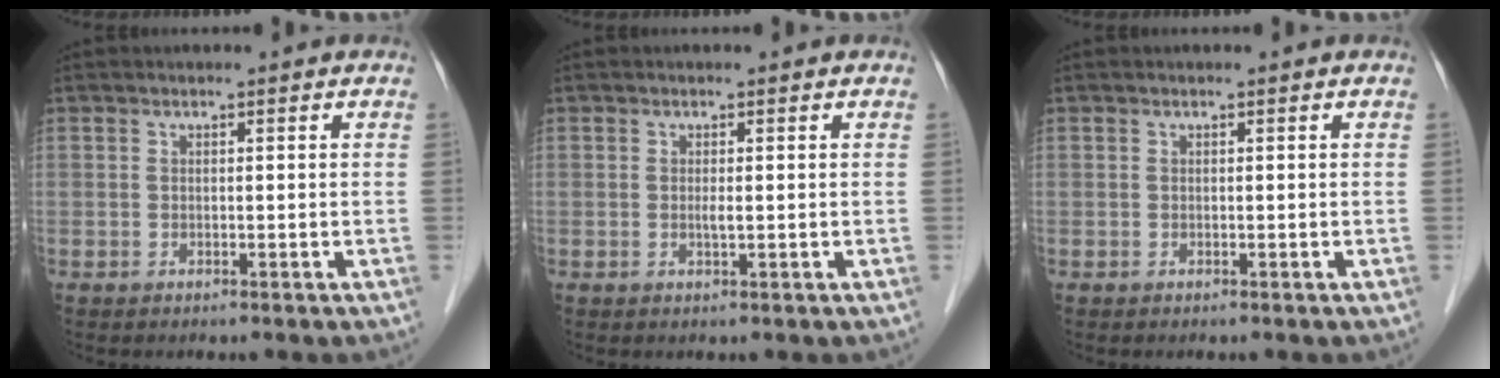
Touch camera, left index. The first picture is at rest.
{"total": 0.9, "force": [0.0, 0.1, 0.9], "torque": [-0.020, -0.003, 0.000]}
{"total": 0.0}